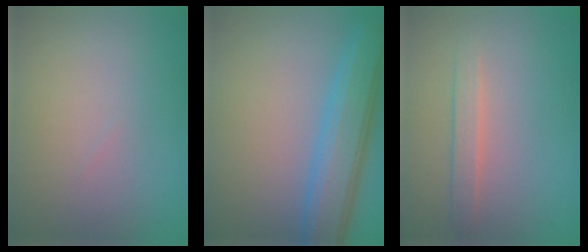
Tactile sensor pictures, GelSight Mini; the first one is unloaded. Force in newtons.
{"total": 5.6, "press": 5.6, "slide": 0.1}
{"total": 1.7, "press": 1.7, "slide": 0.0}